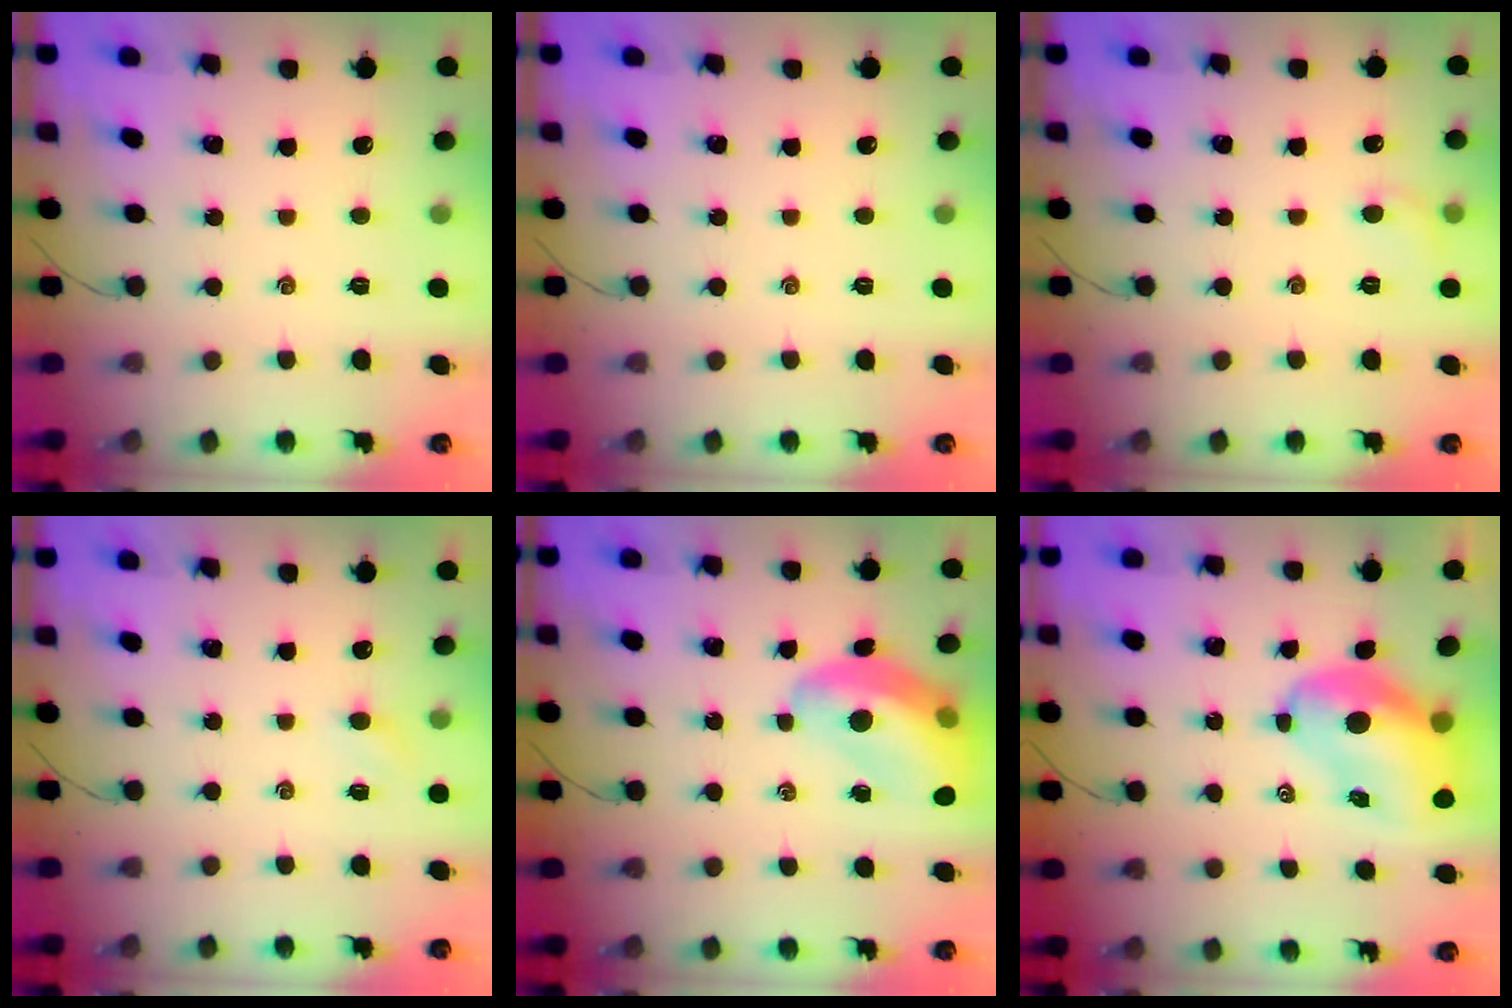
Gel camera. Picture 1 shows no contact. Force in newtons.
{"total": 0.0}
{"total": 4.8, "press": 4.6, "slide": 1.5}
{"total": 2.4, "press": 2.3, "slide": 0.7}
{"total": 14.2, "press": 13.7, "slide": 3.7}
{"total": 10.8, "press": 10.3, "slide": 3.1}